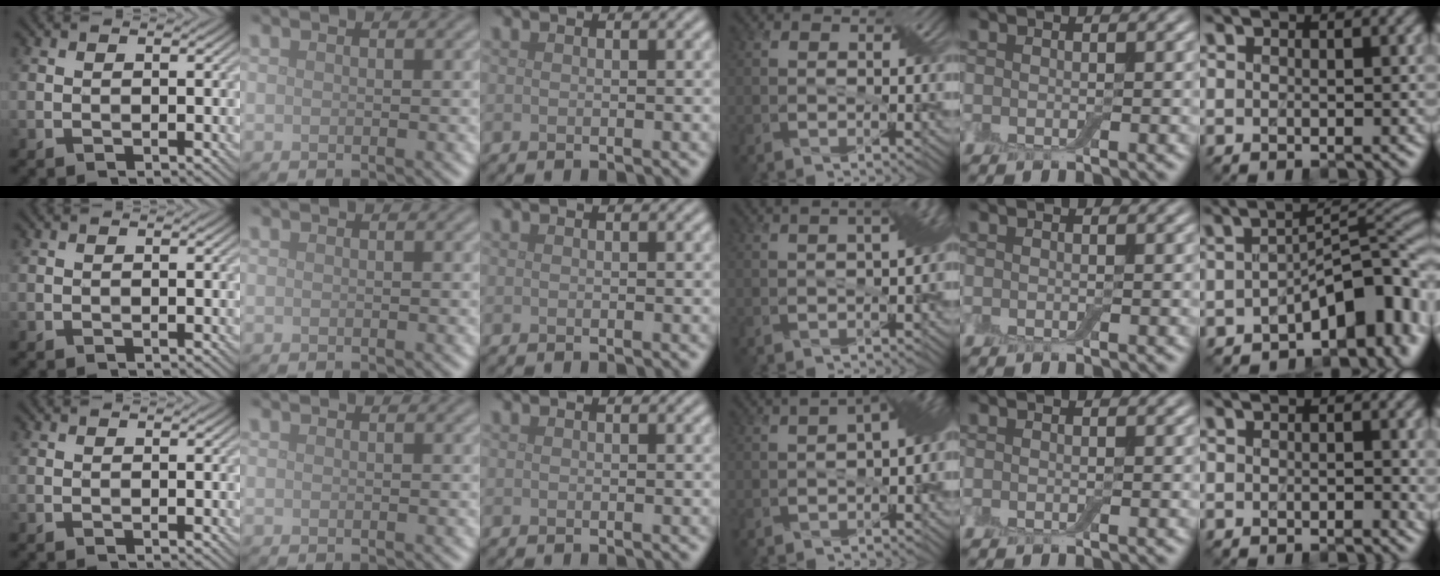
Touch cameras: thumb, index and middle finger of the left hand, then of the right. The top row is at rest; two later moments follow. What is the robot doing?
{"motion": "pour", "object": "bottle"}